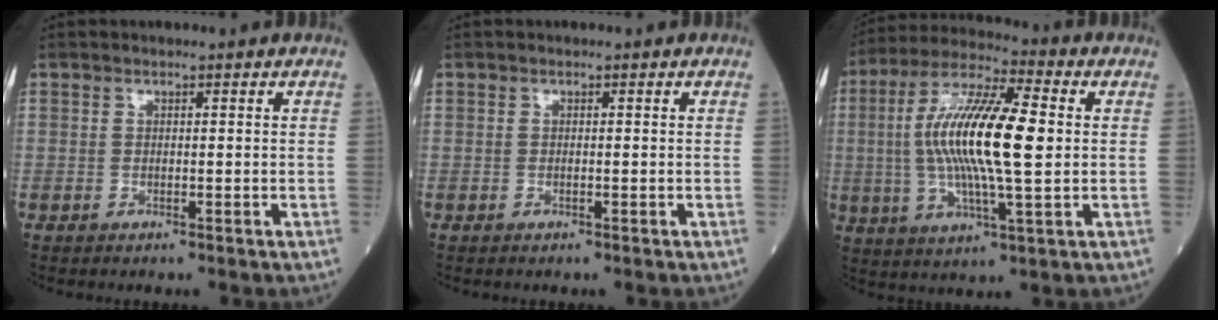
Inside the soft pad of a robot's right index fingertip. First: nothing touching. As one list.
[{"total": 0.0}, {"total": 16.4, "force": [0.9, 2.8, 16.1], "torque": [-0.318, 0.011, 0.010]}]